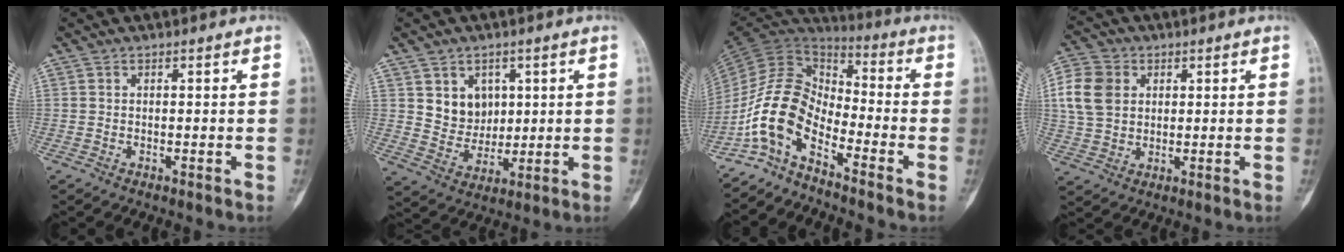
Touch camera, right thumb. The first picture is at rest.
{"total": 7.7, "force": [2.5, 6.4, 3.3], "torque": [-0.023, -0.017, 0.054]}
{"total": 11.3, "force": [-6.7, 5.7, 7.1], "torque": [-0.131, 0.081, -0.148]}
{"total": 9.9, "force": [2.3, 7.9, 5.6], "torque": [-0.103, 0.004, 0.043]}